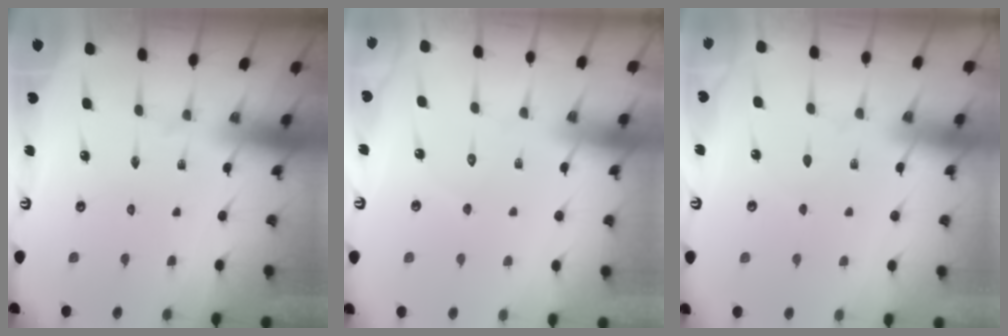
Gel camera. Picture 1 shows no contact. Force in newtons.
{"total": 4.0, "press": 4.0, "slide": 0.4}
{"total": 2.7, "press": 2.7, "slide": 0.4}